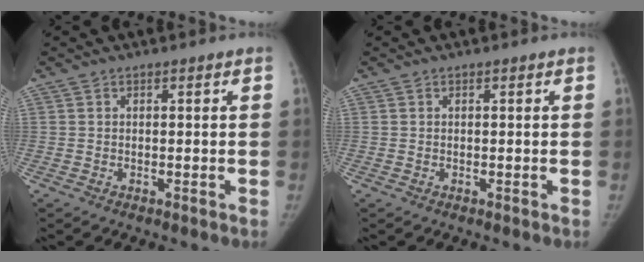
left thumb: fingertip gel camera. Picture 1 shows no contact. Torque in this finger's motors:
{"motor_torque": [-0.22, 0.32, -0.06, 0.41, 0.05]}